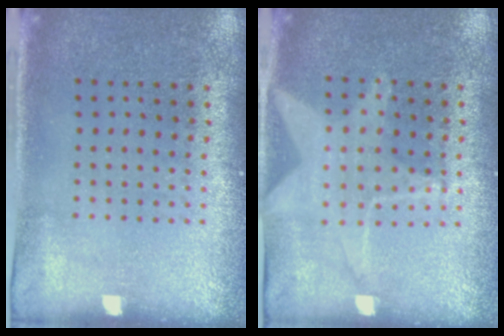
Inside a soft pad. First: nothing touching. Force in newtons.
{"total": 1.4, "press": 1.4, "slide": 0.3}